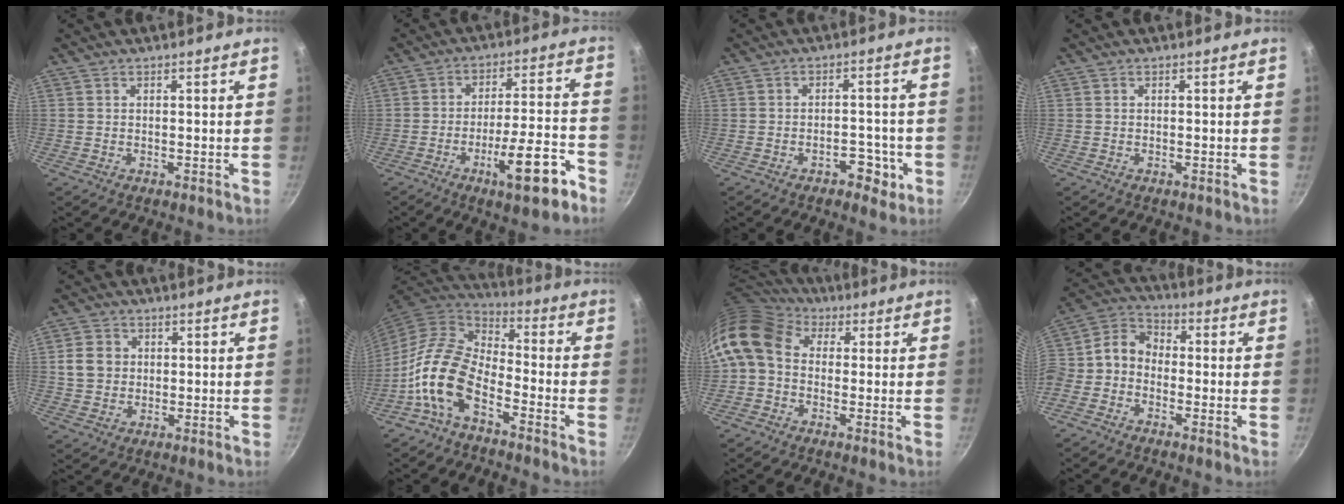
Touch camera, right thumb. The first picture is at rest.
{"total": 13.6, "force": [-7.3, 3.3, 11.0], "torque": [-0.147, 0.049, -0.104]}
{"total": 5.6, "force": [-2.6, 3.3, 3.7], "torque": [-0.025, 0.016, -0.031]}
{"total": 0.0}
{"total": 5.8, "force": [0.9, 5.1, 2.6], "torque": [-0.027, 0.003, 0.012]}
{"total": 13.1, "force": [-6.2, 7.0, 9.2], "torque": [-0.156, 0.051, -0.139]}
{"total": 11.6, "force": [1.4, 9.0, 7.1], "torque": [-0.131, 0.023, 0.003]}
{"total": 10.0, "force": [-1.9, 8.0, 5.8], "torque": [-0.107, 0.052, -0.063]}